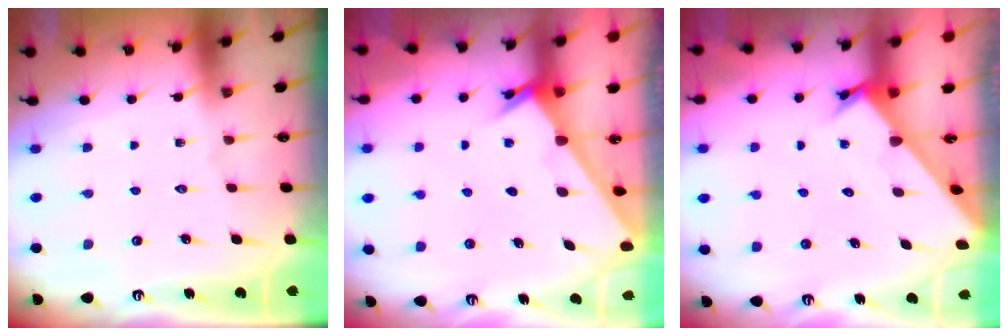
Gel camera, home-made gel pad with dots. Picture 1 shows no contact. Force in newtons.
{"total": 2.2, "press": 2.2, "slide": 0.2}
{"total": 2.4, "press": 2.4, "slide": 0.0}